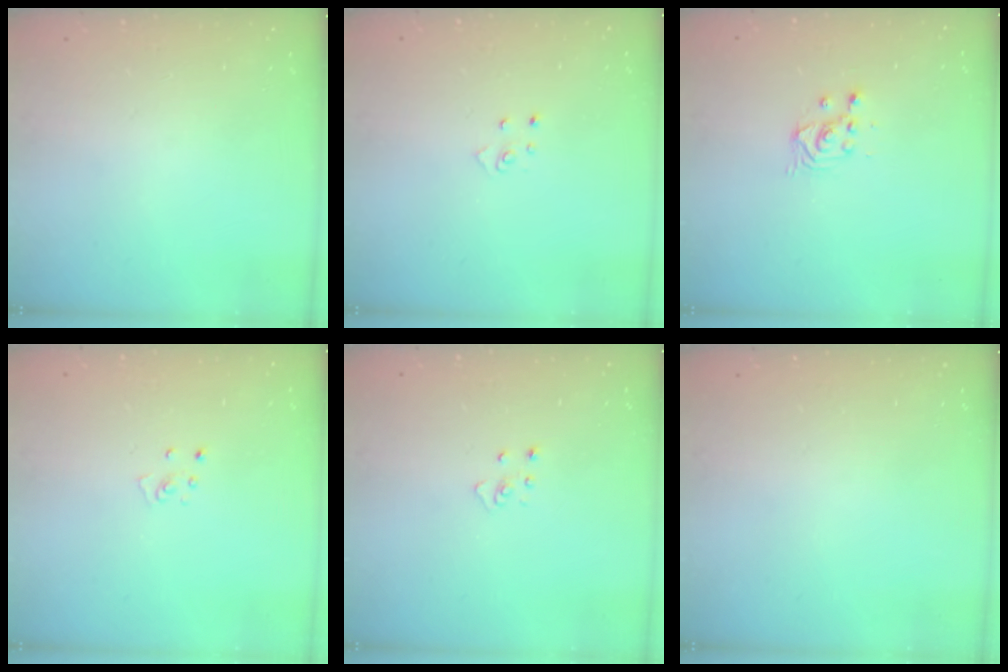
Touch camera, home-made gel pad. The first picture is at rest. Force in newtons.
{"total": 2.6, "press": 2.6, "slide": 0.3}
{"total": 2.5, "press": 2.5, "slide": 0.2}
{"total": 3.3, "press": 3.3, "slide": 0.3}
{"total": 3.1, "press": 3.1, "slide": 0.2}
{"total": 0.0}